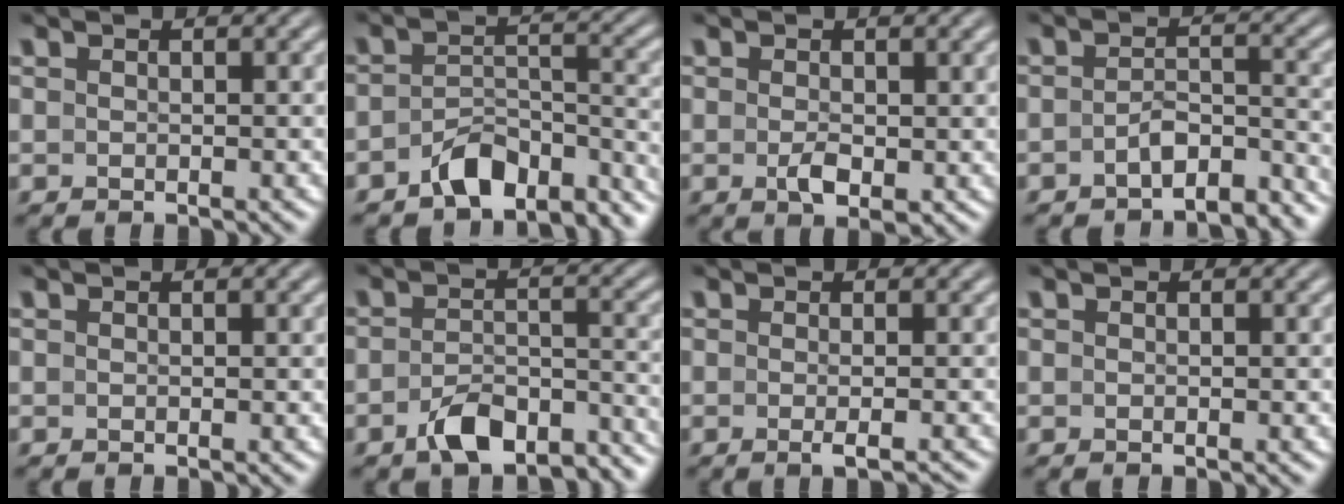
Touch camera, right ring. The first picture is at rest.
{"total": 7.0, "force": [-6.0, 2.5, 2.5], "torque": [-0.037, -0.016, -0.089]}
{"total": 2.0, "force": [-0.6, 0.8, 1.7], "torque": [-0.028, -0.013, -0.002]}
{"total": 5.5, "force": [-5.1, 1.4, 1.6], "torque": [-0.012, -0.015, -0.078]}
{"total": 0.0}
{"total": 5.5, "force": [-4.8, 1.8, 2.1], "torque": [-0.026, -0.007, -0.075]}
{"total": 1.7, "force": [-1.1, -0.2, 1.2], "torque": [-0.022, -0.001, -0.017]}
{"total": 0.0}